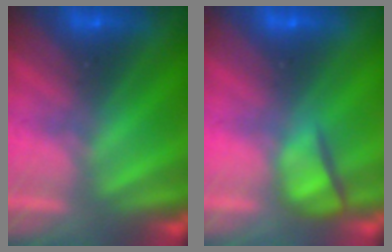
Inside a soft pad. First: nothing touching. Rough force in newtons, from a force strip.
{"total": 4.2}